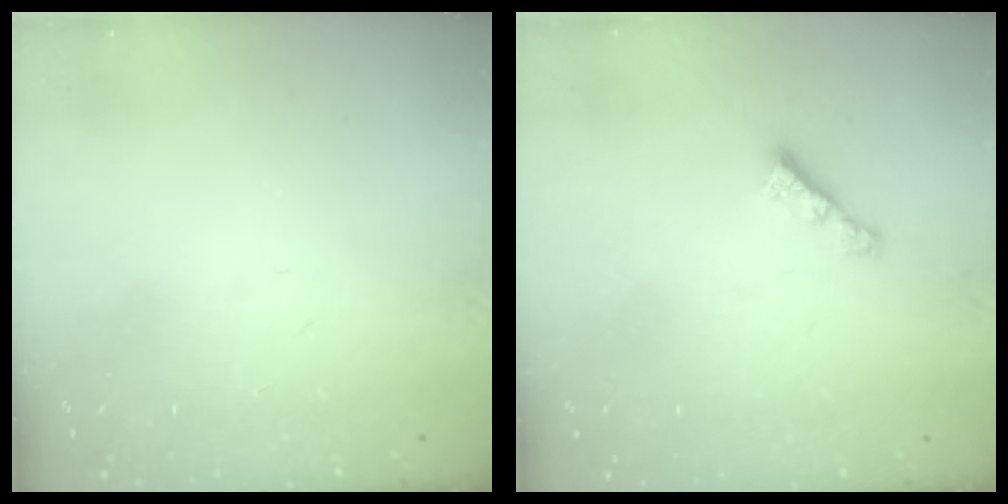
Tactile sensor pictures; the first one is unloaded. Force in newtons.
{"total": 3.5, "press": 3.5, "slide": 0.6}